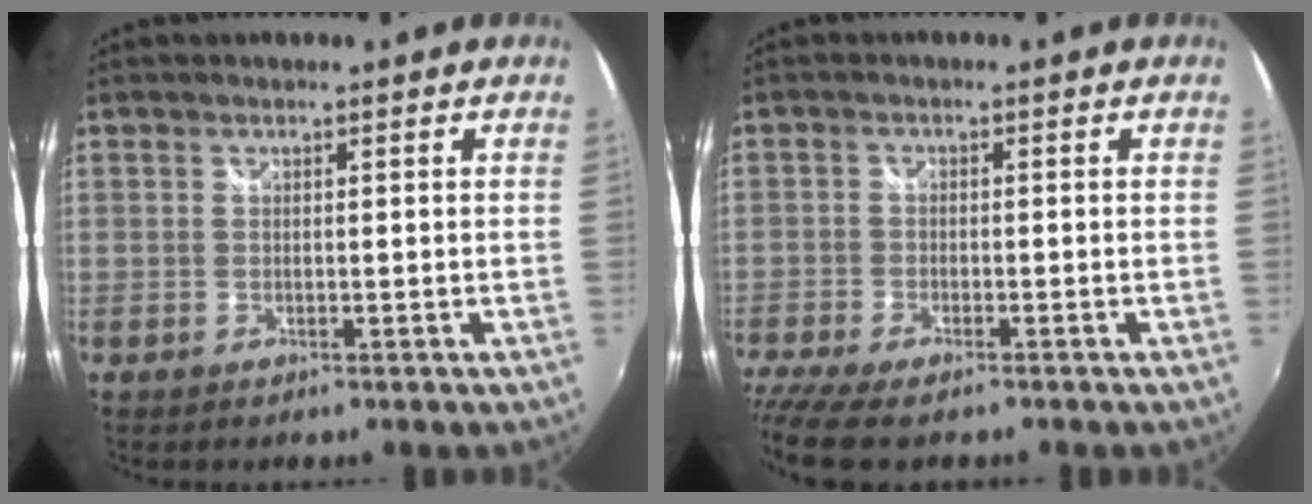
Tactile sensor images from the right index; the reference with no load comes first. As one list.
[{"total": 8.3, "force": [-6.7, 1.9, 4.4], "torque": [-0.118, -0.038, -0.126]}]